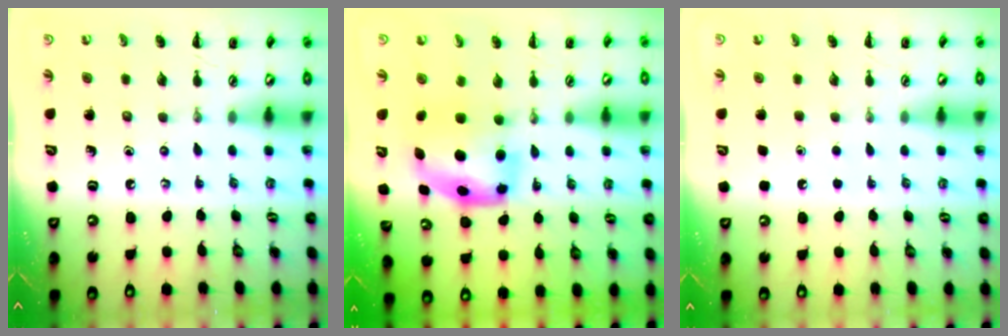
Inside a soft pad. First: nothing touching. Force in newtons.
{"total": 5.9, "press": 5.9, "slide": 1.0}
{"total": 1.7, "press": 1.7, "slide": 0.1}